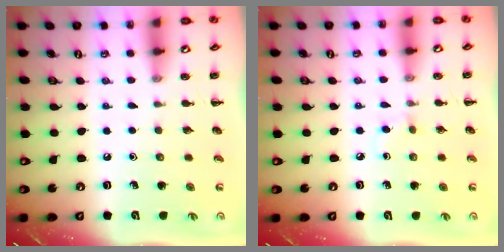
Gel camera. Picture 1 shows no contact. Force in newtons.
{"total": 2.7, "press": 2.5, "slide": 0.9}